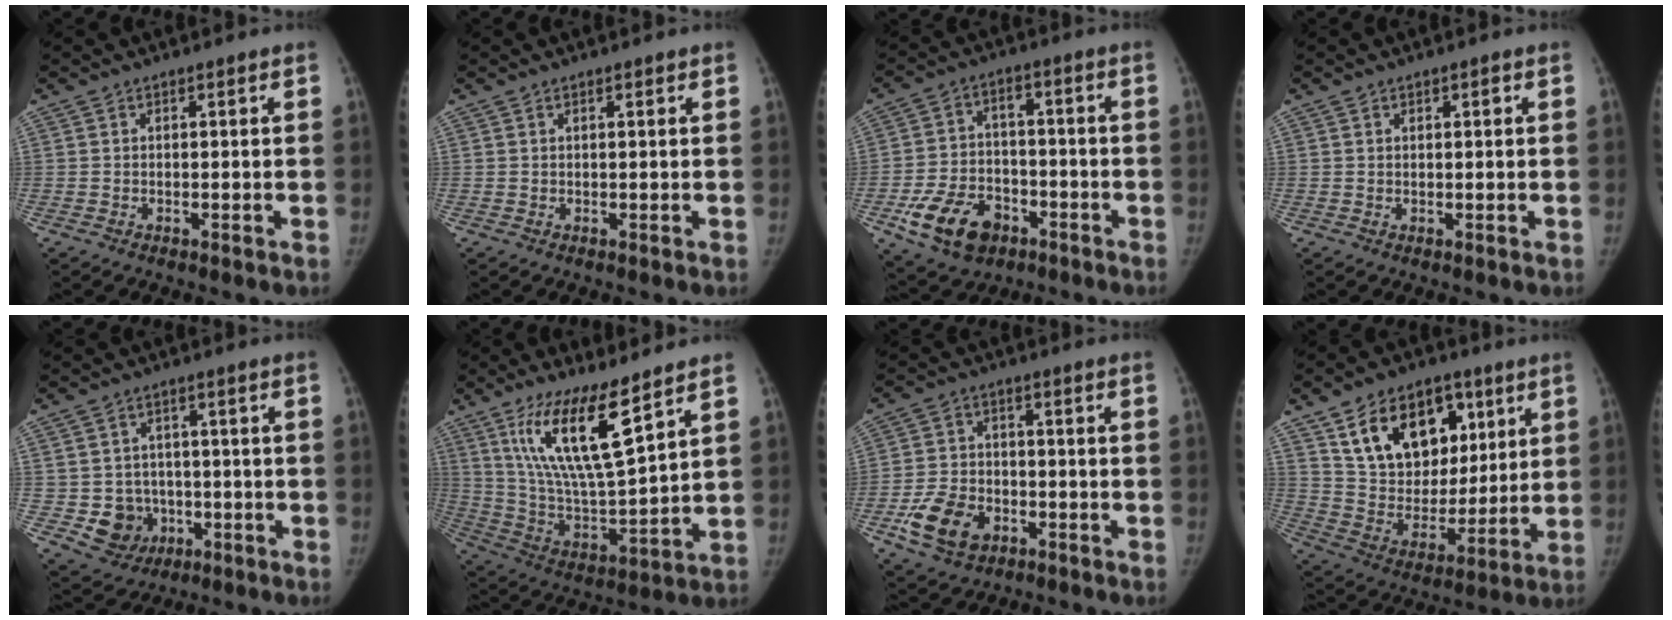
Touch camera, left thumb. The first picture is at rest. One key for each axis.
{"total": 0.6, "fx": 0.4, "fy": 0.2, "fz": 0.5, "tx": -0.007, "ty": 0.000, "tz": 0.006}
{"total": 13.5, "fx": -6.5, "fy": 9.2, "fz": 7.3, "tx": -0.109, "ty": 0.029, "tz": -0.106}
{"total": 1.0, "fx": 0.4, "fy": 0.5, "fz": 0.8, "tx": -0.009, "ty": 0.000, "tz": 0.008}
{"total": 7.8, "fx": -1.8, "fy": 7.2, "fz": 2.1, "tx": -0.002, "ty": 0.012, "tz": -0.019}
{"total": 17.0, "fx": 9.8, "fy": 3.7, "fz": 13.4, "tx": -0.243, "ty": -0.059, "tz": 0.199}
{"total": 10.3, "fx": -4.6, "fy": 7.2, "fz": 5.8, "tx": -0.093, "ty": 0.017, "tz": -0.080}
{"total": 20.4, "fx": 9.5, "fy": 13.7, "fz": 11.8, "tx": -0.149, "ty": -0.033, "tz": 0.171}